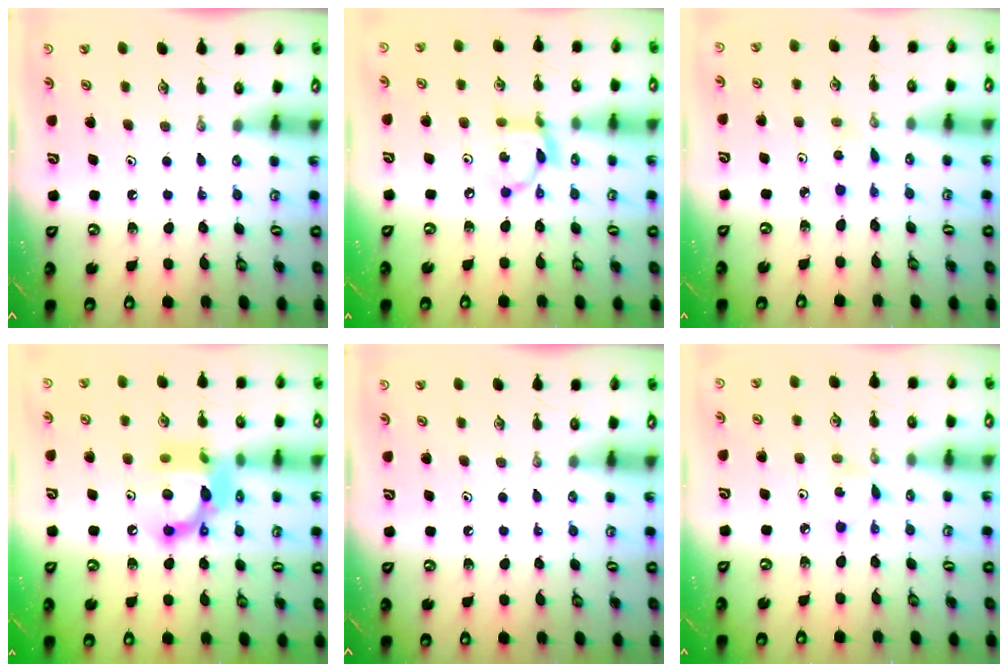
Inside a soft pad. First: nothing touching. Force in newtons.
{"total": 9.0, "press": 9.0, "slide": 0.3}
{"total": 1.3, "press": 1.3, "slide": 0.2}
{"total": 14.0, "press": 14.0, "slide": 0.8}
{"total": 0.0}
{"total": 2.9, "press": 2.9, "slide": 0.4}